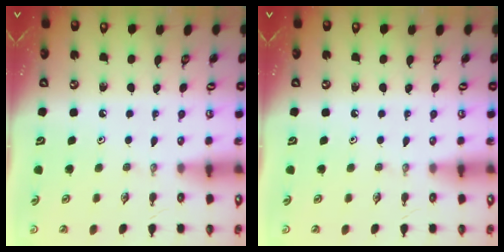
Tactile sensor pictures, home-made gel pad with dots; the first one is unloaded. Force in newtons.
{"total": 0.0}